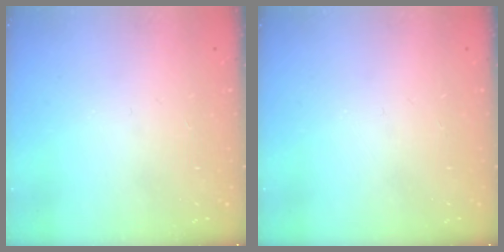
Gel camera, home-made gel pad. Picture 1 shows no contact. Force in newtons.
{"total": 0.0}